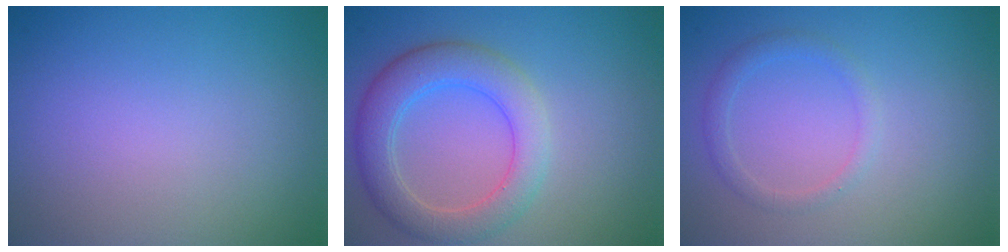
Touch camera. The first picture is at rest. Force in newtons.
{"total": 4.8, "press": 4.8, "slide": 0.4}
{"total": 1.4, "press": 1.4, "slide": 0.1}